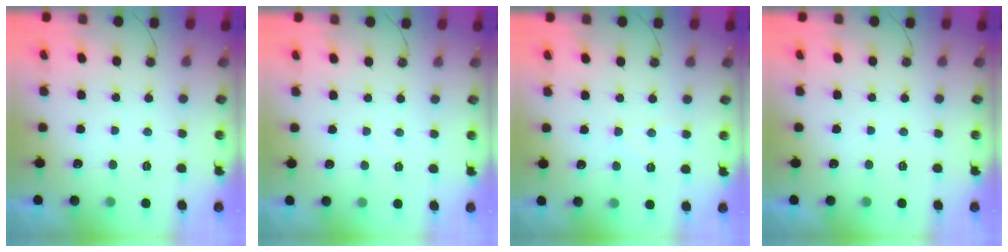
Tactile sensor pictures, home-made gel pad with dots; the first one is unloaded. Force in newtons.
{"total": 1.9, "press": 1.9, "slide": 0.3}
{"total": 5.4, "press": 5.4, "slide": 0.6}
{"total": 0.0}